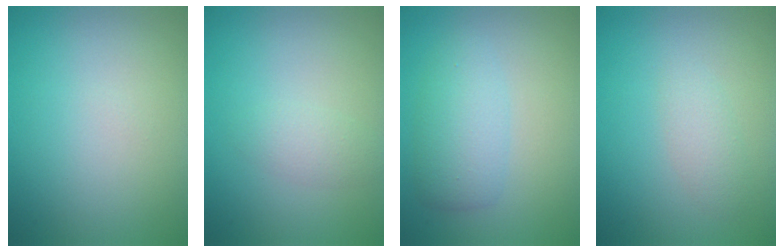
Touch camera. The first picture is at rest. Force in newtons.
{"total": 1.6, "press": 1.6, "slide": 0.1}
{"total": 3.5, "press": 3.5, "slide": 0.2}
{"total": 1.5, "press": 1.5, "slide": 0.1}